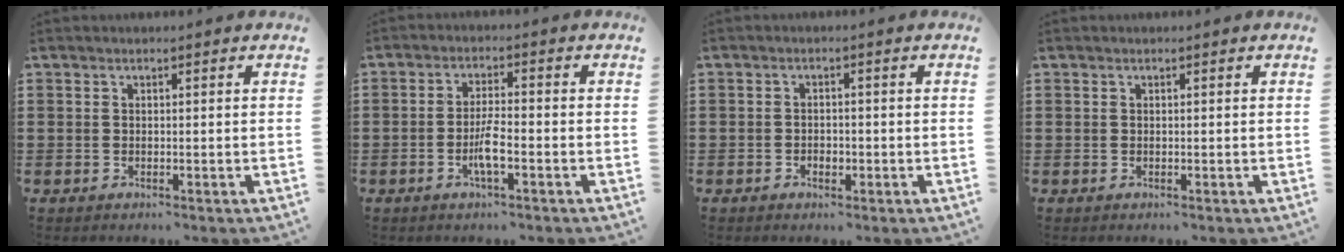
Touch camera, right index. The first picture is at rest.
{"total": 3.9, "force": [-1.6, 0.6, 3.6], "torque": [-0.075, -0.005, -0.033]}
{"total": 1.1, "force": [-0.4, 0.7, 0.6], "torque": [-0.013, 0.001, -0.008]}
{"total": 0.0}